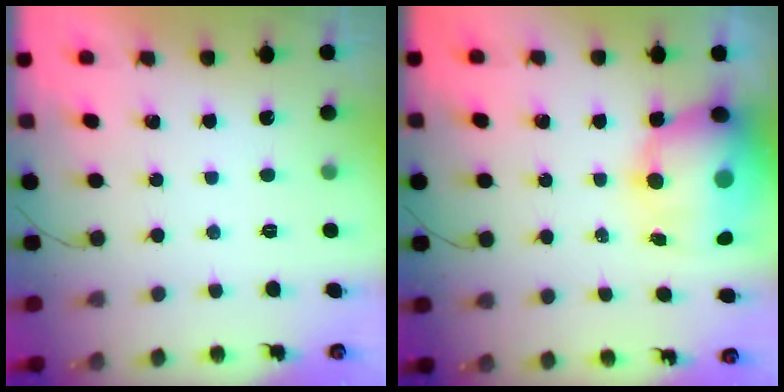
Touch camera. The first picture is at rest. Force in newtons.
{"total": 15.8, "press": 15.4, "slide": 3.6}